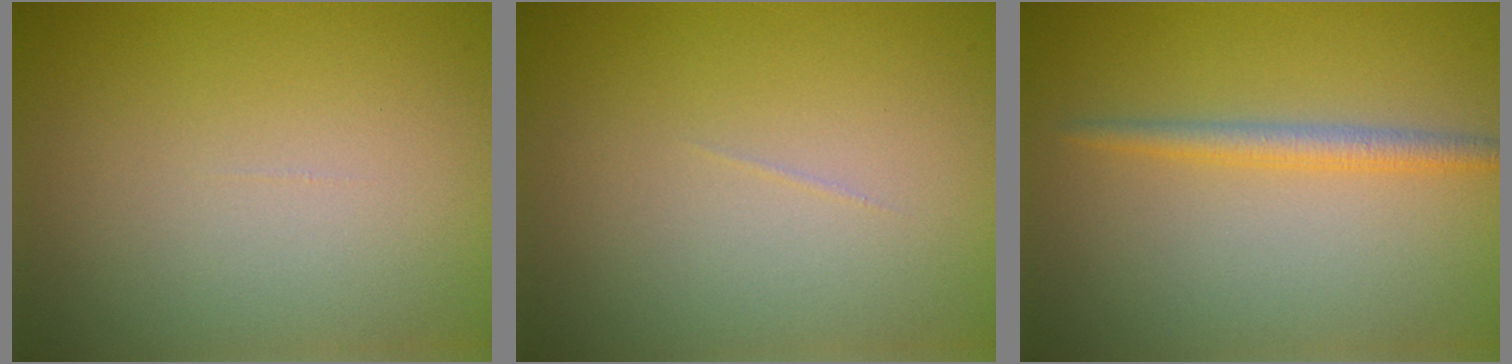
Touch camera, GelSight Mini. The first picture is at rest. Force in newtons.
{"total": 0.0}
{"total": 2.1, "press": 2.1, "slide": 0.0}